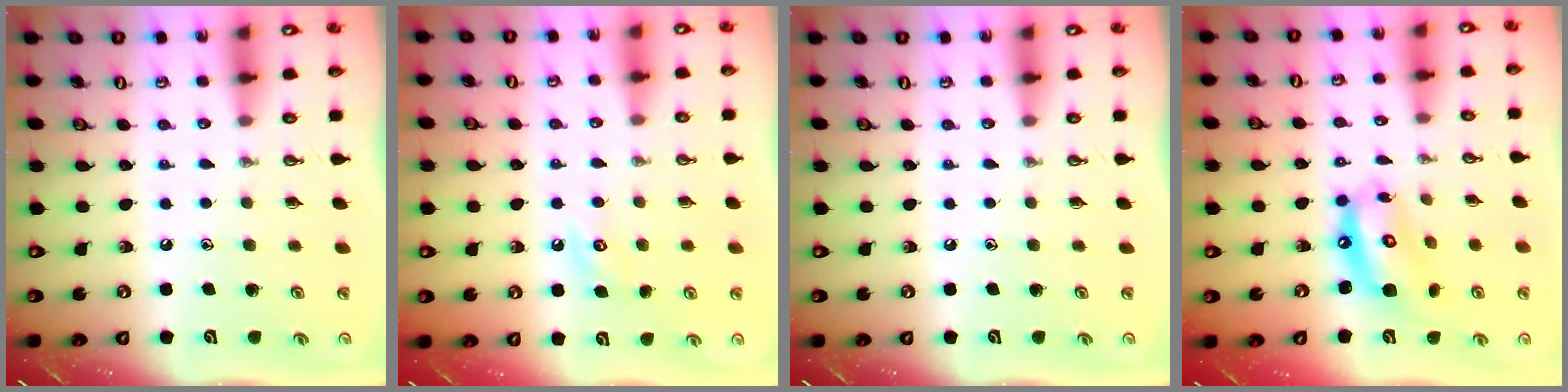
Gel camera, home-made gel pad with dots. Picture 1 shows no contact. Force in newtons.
{"total": 3.8, "press": 3.8, "slide": 0.5}
{"total": 0.0}
{"total": 12.5, "press": 12.4, "slide": 1.4}